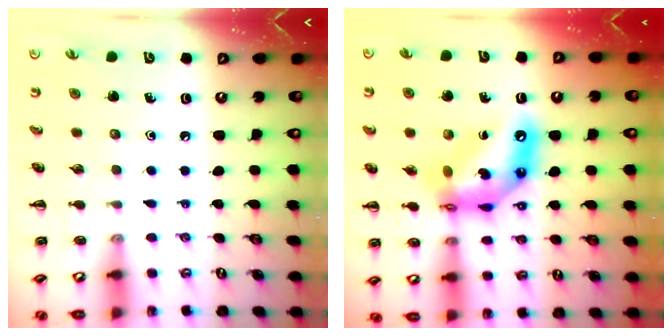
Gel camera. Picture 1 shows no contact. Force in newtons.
{"total": 13.8, "press": 13.2, "slide": 4.2}